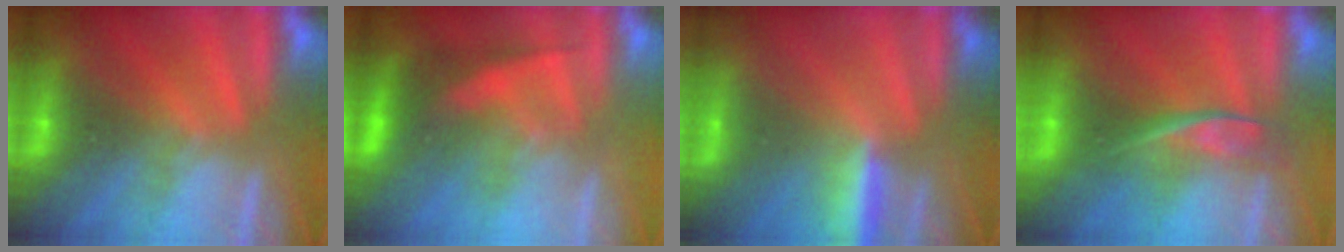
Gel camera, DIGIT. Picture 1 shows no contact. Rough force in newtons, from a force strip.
{"total": 2.7}
{"total": 2.9}
{"total": 2.4}